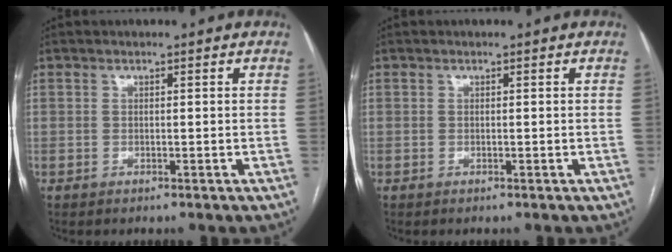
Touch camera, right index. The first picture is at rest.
{"total": 0.0}